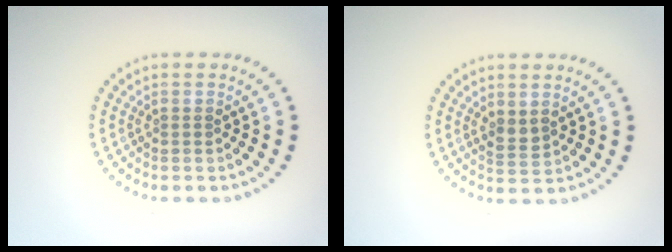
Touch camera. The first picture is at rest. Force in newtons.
{"total": 1.2, "press": 1.2, "slide": 0.5}